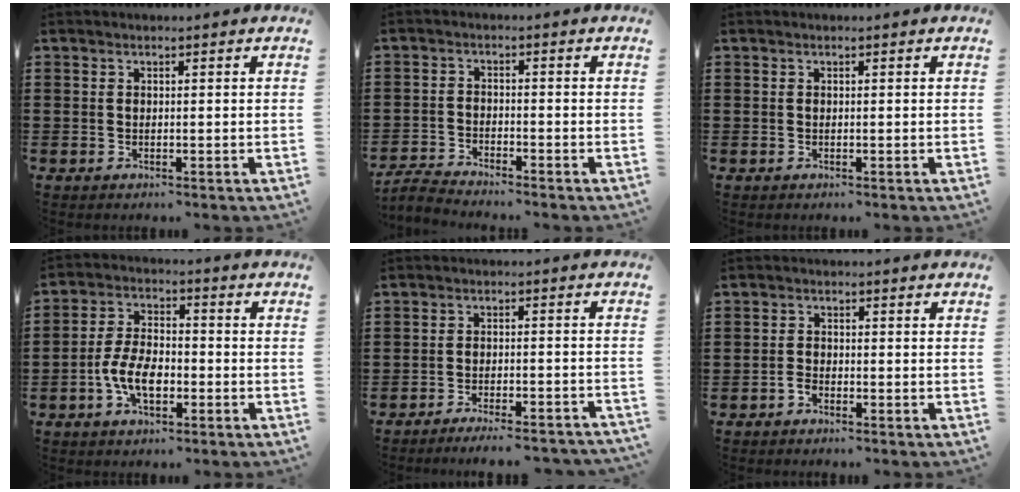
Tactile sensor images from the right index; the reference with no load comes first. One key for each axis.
{"total": 2.9, "fx": -2.9, "fy": 0.1, "fz": 0.2, "tx": -0.016, "ty": 0.001, "tz": -0.064}
{"total": 0.0}
{"total": 7.4, "fx": -2.5, "fy": 3.9, "fz": 5.8, "tx": -0.134, "ty": 0.001, "tz": -0.052}
{"total": 3.8, "fx": -3.6, "fy": -0.2, "fz": 1.2, "tx": -0.021, "ty": -0.003, "tz": -0.071}
{"total": 1.4, "fx": -1.0, "fy": 0.8, "fz": 0.5, "tx": -0.013, "ty": 0.000, "tz": -0.021}